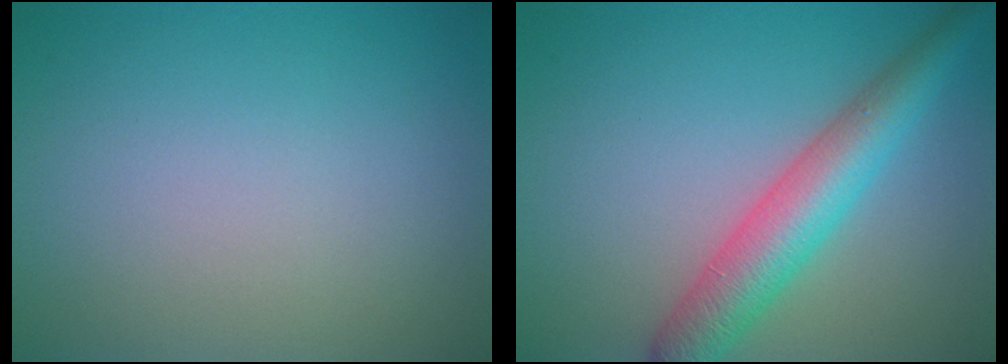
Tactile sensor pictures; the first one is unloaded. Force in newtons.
{"total": 5.8, "press": 5.8, "slide": 0.2}